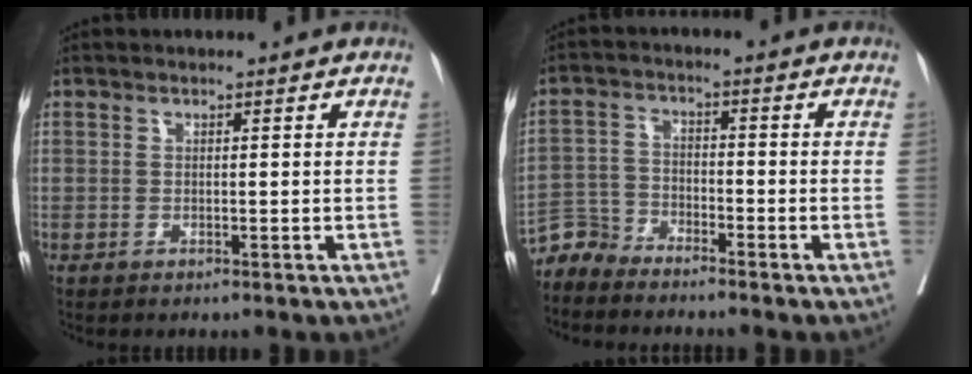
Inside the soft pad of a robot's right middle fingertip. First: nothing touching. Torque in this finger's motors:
{"motor_torque": [0.05, -0.06, 0.00, 0.00]}